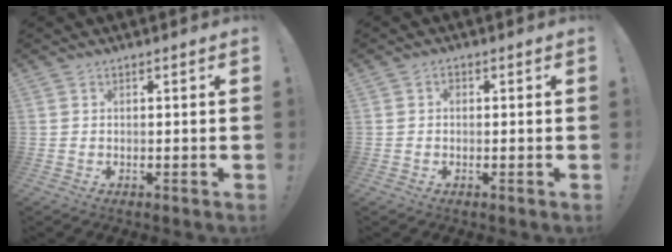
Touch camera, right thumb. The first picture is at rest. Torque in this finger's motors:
{"motor_torque": [0.19, 0.36, 0.35, -0.23, -0.03]}